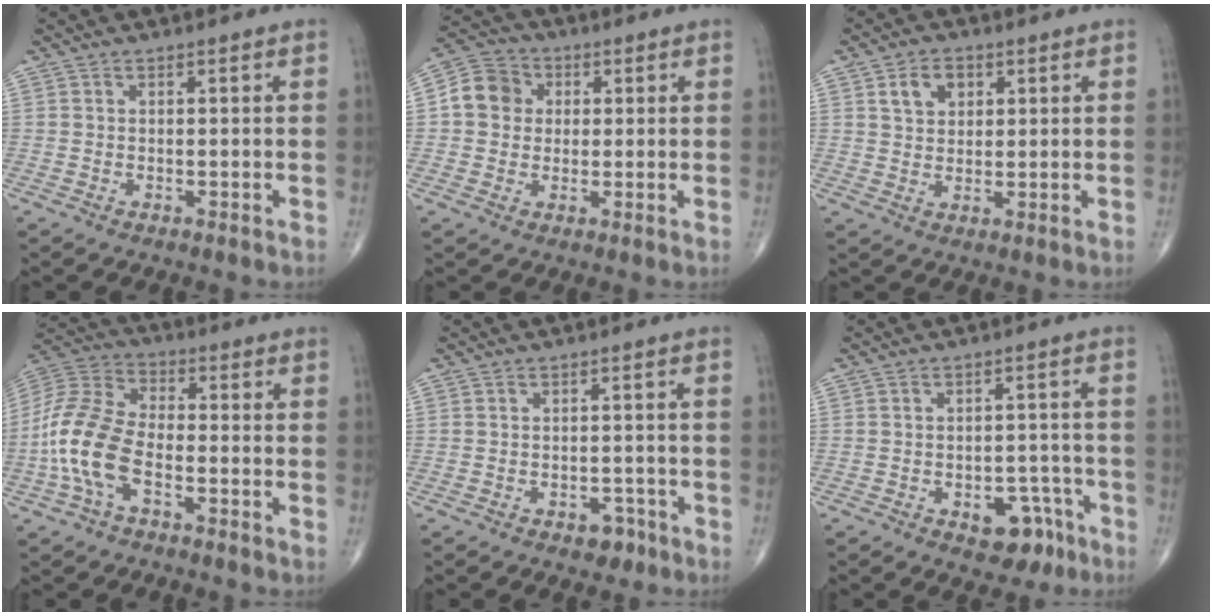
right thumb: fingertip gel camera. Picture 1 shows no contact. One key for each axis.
{"total": 8.1, "fx": 1.1, "fy": 7.3, "fz": 3.4, "tx": -0.042, "ty": 0.014, "tz": 0.006}
{"total": 5.3, "fx": 2.2, "fy": 3.8, "fz": 3.0, "tx": -0.024, "ty": -0.006, "tz": 0.037}
{"total": 13.9, "fx": -4.2, "fy": 7.4, "fz": 11.0, "tx": -0.235, "ty": 0.034, "tz": -0.088}
{"total": 3.2, "fx": -2.0, "fy": 2.0, "fz": 1.5, "tx": 0.003, "ty": 0.015, "tz": -0.024}
{"total": 7.5, "fx": -4.0, "fy": 4.5, "fz": 4.4, "tx": -0.020, "ty": 0.035, "tz": -0.048}